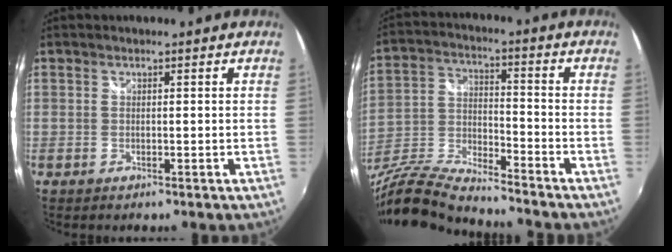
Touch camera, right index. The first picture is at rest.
{"total": 16.0, "force": [-13.6, 2.5, 8.0], "torque": [-0.183, -0.028, -0.264]}